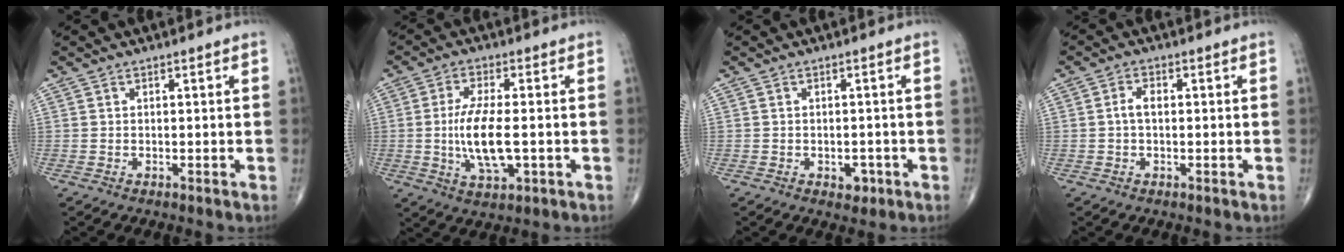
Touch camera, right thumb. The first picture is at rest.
{"total": 9.9, "force": [-1.0, 3.6, 9.1], "torque": [-0.184, -0.005, -0.014]}
{"total": 2.4, "force": [-1.0, 1.7, 1.4], "torque": [-0.007, 0.003, -0.008]}
{"total": 2.5, "force": [0.0, 1.4, 2.1], "torque": [-0.040, 0.008, -0.004]}